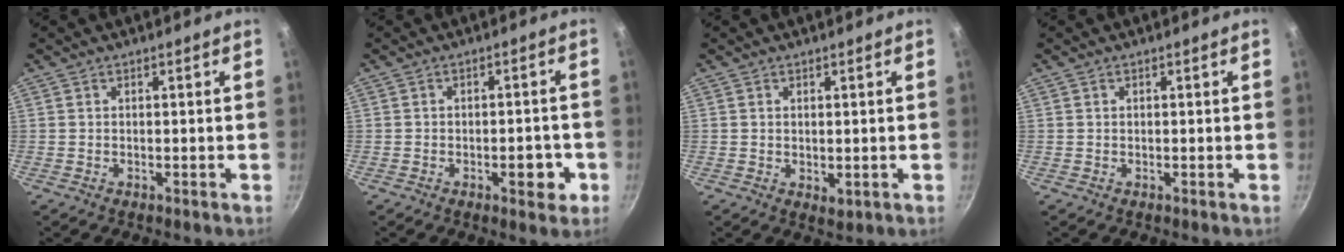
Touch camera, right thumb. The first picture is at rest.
{"total": 5.3, "force": [-2.0, 2.5, 4.2], "torque": [-0.033, 0.017, -0.023]}
{"total": 2.0, "force": [0.2, 1.2, 1.6], "torque": [-0.024, -0.007, 0.005]}
{"total": 0.0}